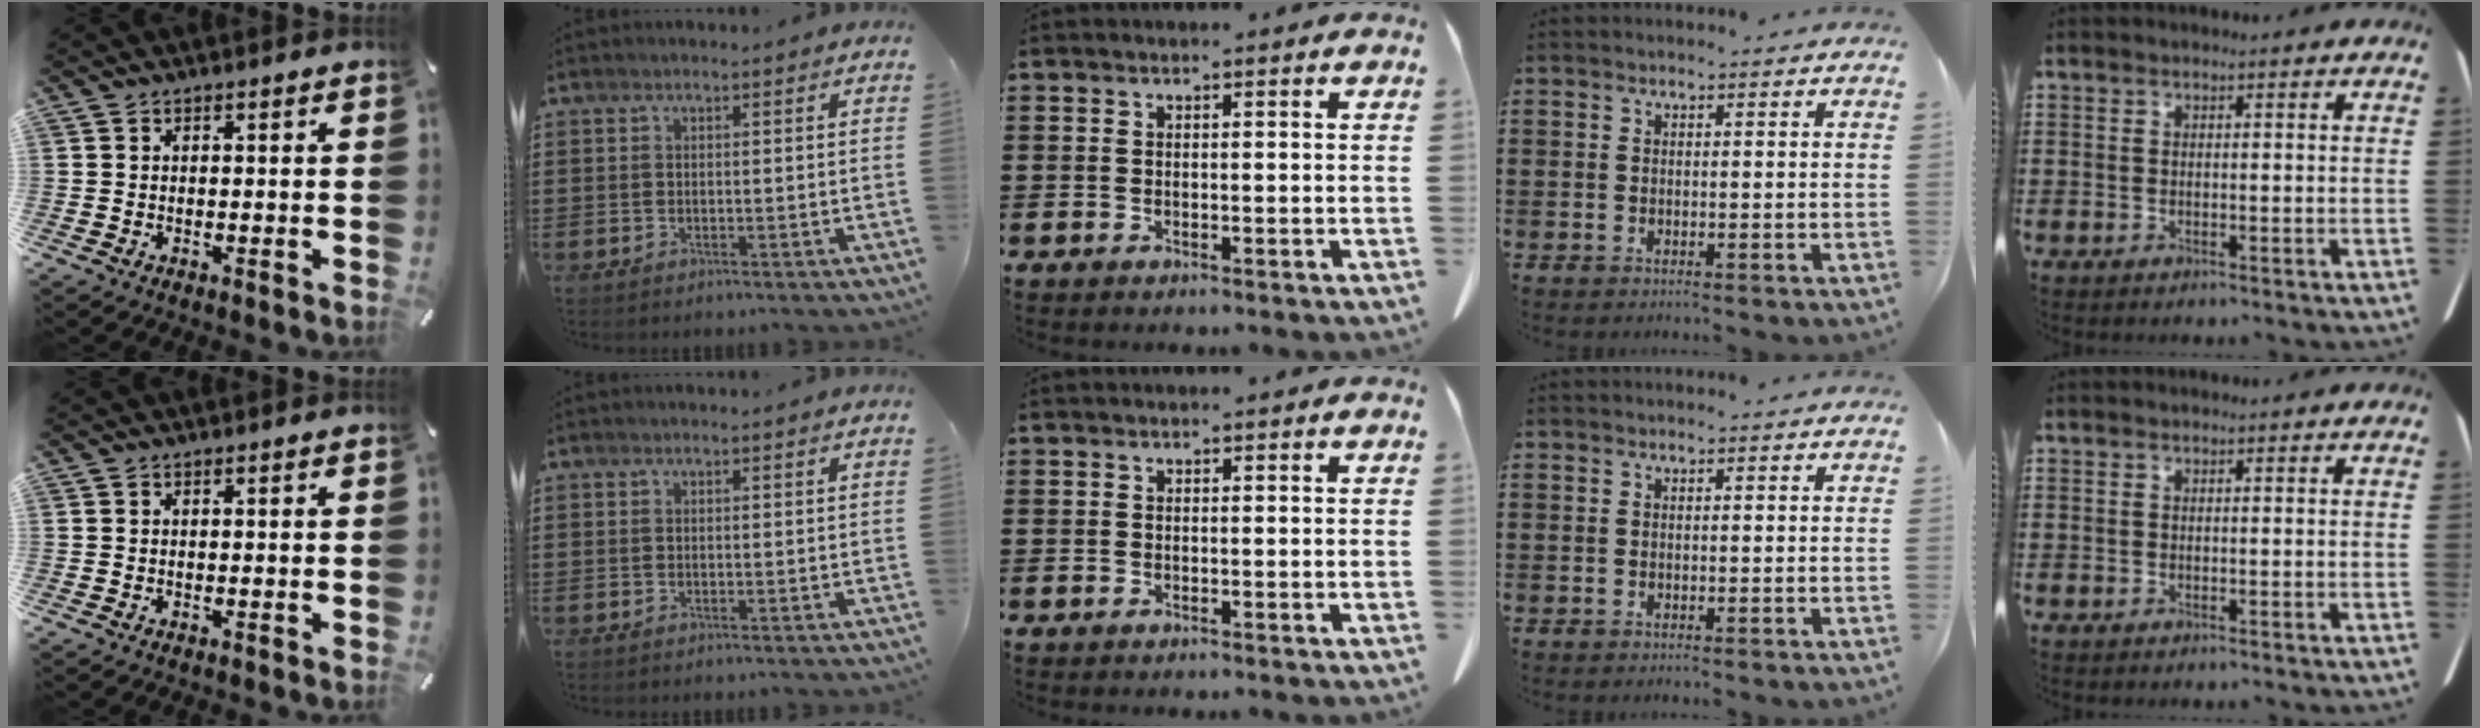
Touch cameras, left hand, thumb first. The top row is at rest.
{}